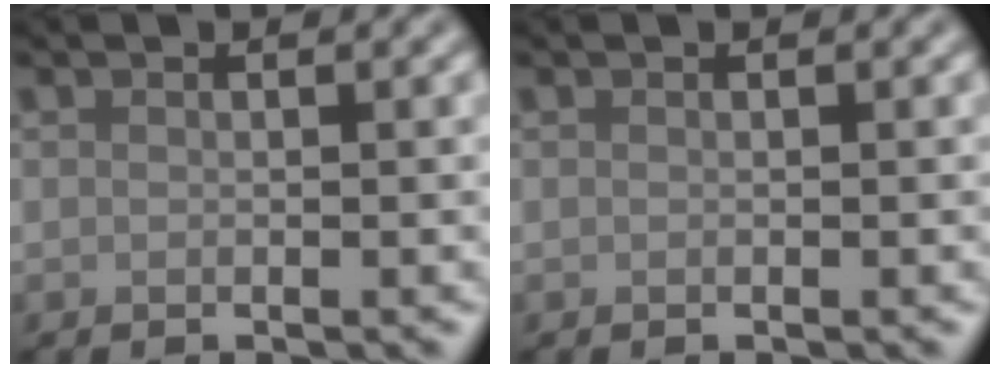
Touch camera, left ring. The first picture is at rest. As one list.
[{"total": 0.0}]